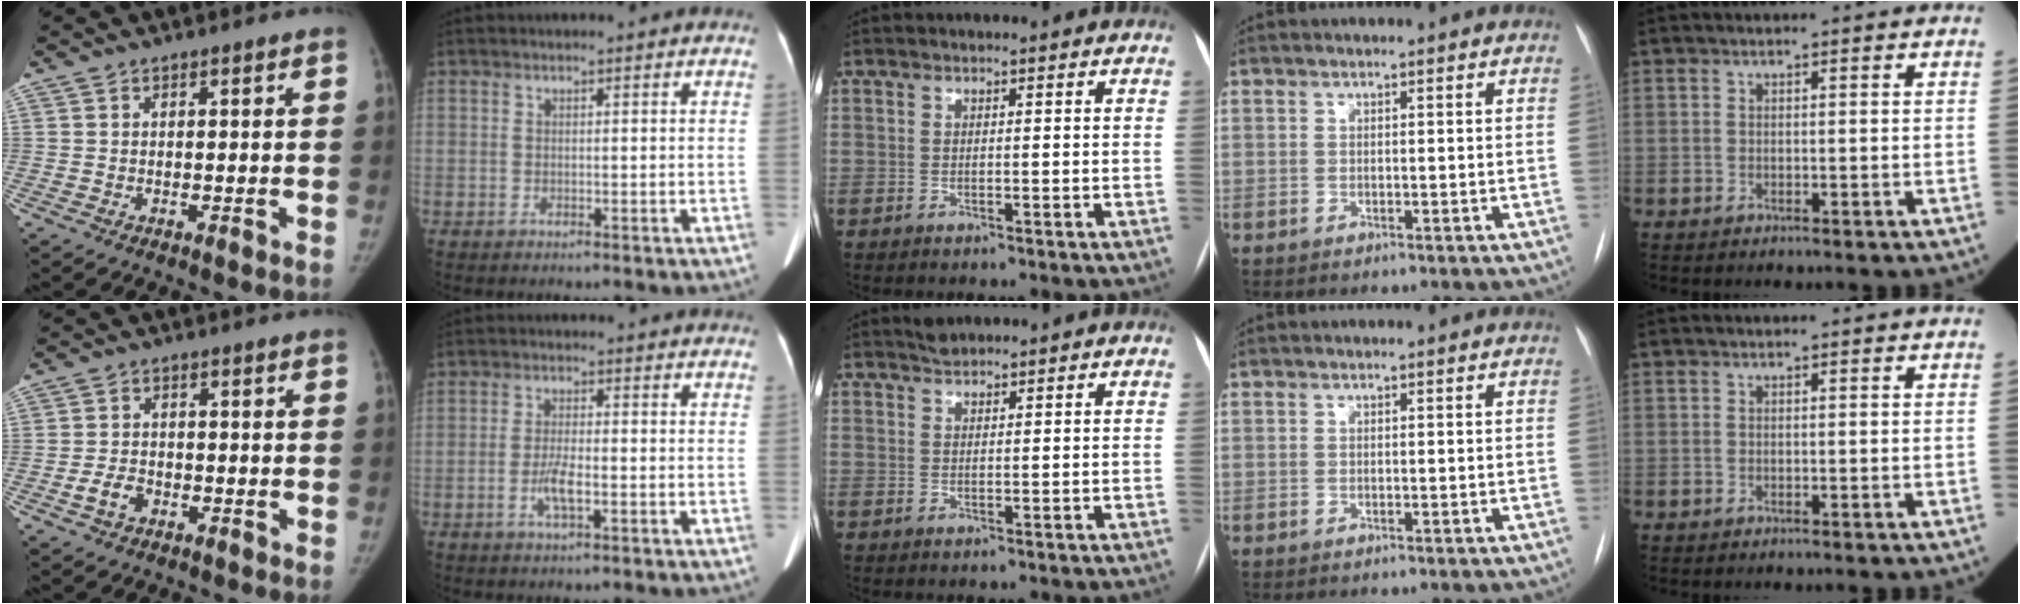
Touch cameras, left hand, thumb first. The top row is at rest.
{"thumb": {"total": 3.8, "force": [-1.7, 2.6, 2.1], "torque": [-0.036, 0.015, -0.030]}, "index": {"total": 3.6, "force": [-1.3, 0.7, 3.3], "torque": [-0.069, -0.001, -0.026]}, "middle": {"total": 1.5, "force": [1.4, 0.4, 0.3], "torque": [-0.008, 0.007, 0.027]}}